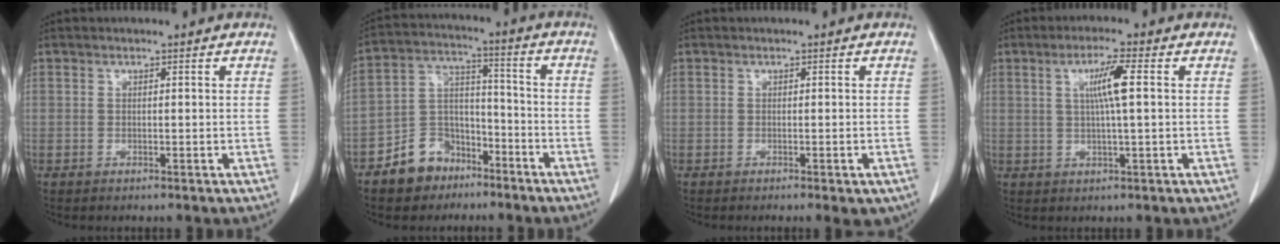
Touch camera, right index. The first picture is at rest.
{"total": 9.5, "force": [-6.2, 6.6, 2.7], "torque": [-0.056, 0.026, -0.106]}
{"total": 2.6, "force": [-1.5, 0.6, 2.0], "torque": [-0.017, -0.006, -0.016]}
{"total": 5.3, "force": [1.1, -0.3, 5.2], "torque": [-0.094, 0.001, 0.020]}